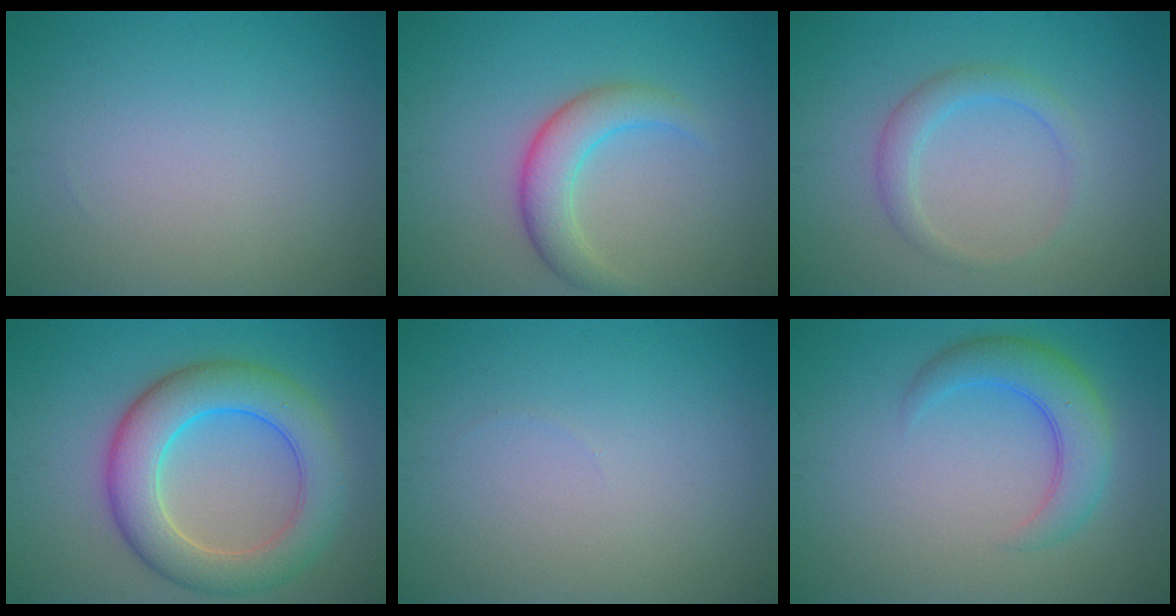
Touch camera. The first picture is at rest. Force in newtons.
{"total": 3.9, "press": 3.9, "slide": 0.1}
{"total": 2.3, "press": 2.3, "slide": 0.2}
{"total": 7.9, "press": 7.9, "slide": 0.1}
{"total": 0.0}
{"total": 4.4, "press": 4.4, "slide": 0.1}